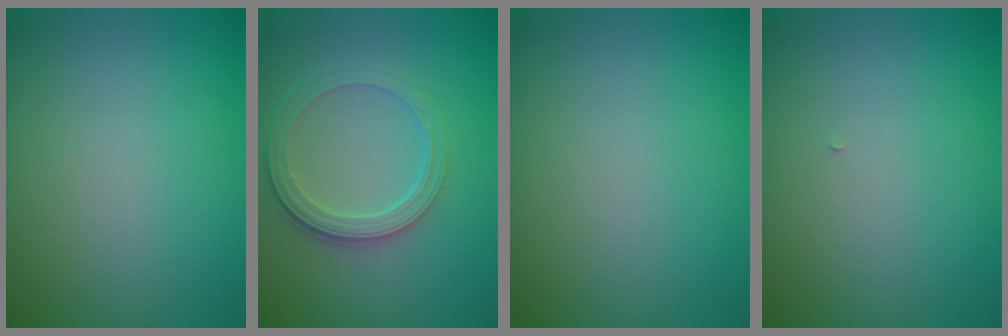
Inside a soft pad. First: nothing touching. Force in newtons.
{"total": 3.7, "press": 2.9, "slide": 2.4}
{"total": 0.0}
{"total": 0.0}